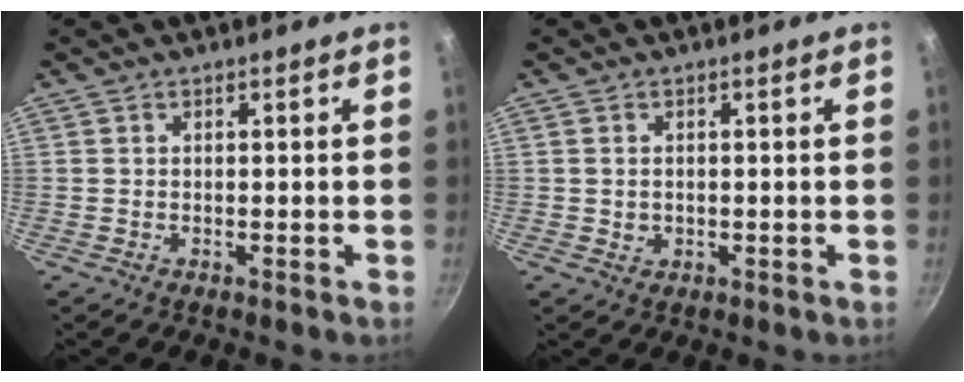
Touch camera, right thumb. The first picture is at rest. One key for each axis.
{"total": 1.7, "fx": 0.1, "fy": 1.5, "fz": 1.0, "tx": -0.014, "ty": 0.001, "tz": 0.003}